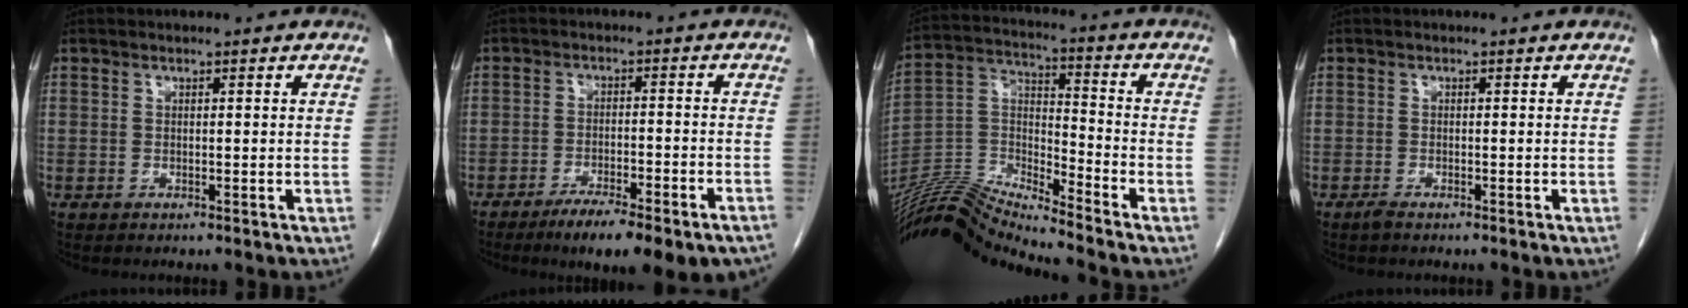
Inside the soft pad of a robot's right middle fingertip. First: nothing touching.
{"total": 13.5, "force": [-10.1, 2.0, 8.7], "torque": [-0.096, -0.009, -0.148]}
{"total": 13.0, "force": [-12.6, -1.9, 2.3], "torque": [-0.046, 0.032, -0.244]}
{"total": 0.7, "force": [-0.6, 0.0, 0.4], "torque": [-0.012, -0.002, -0.013]}